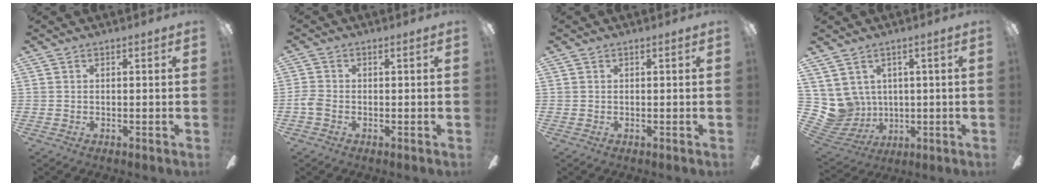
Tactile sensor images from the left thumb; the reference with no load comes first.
{"total": 2.7, "force": [-1.2, 1.4, 2.0], "torque": [-0.046, 0.002, -0.023]}
{"total": 0.0}
{"total": 7.5, "force": [2.7, 6.9, 0.9], "torque": [-0.079, -0.025, 0.061]}